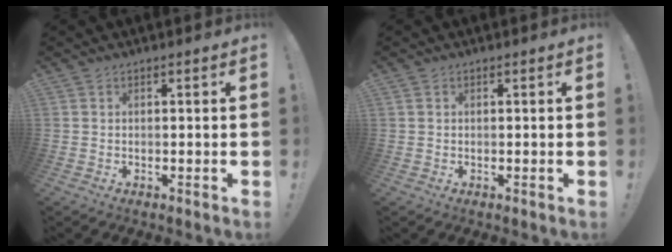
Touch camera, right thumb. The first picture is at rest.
{"total": 0.6, "force": [0.3, 0.4, 0.1], "torque": [-0.007, 0.003, 0.008]}